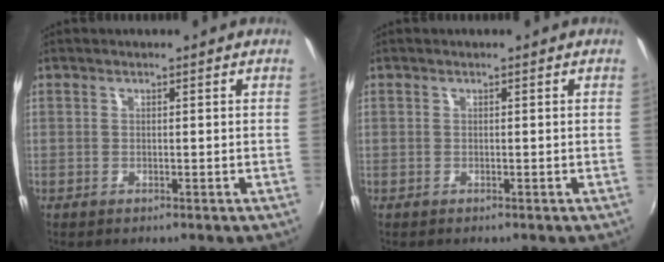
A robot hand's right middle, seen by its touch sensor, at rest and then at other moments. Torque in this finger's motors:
{"motor_torque": [-0.50, 0.15, -0.12, -0.04]}